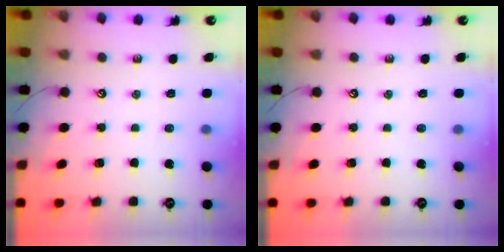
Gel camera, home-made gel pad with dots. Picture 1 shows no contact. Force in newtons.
{"total": 0.0}